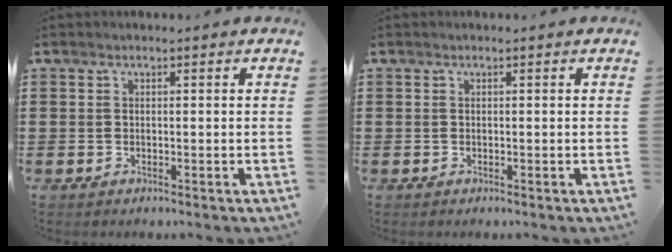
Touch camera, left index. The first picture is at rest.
{"total": 0.0}